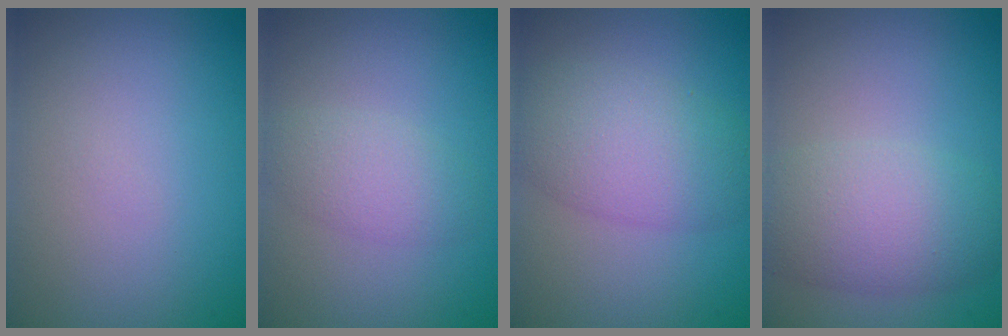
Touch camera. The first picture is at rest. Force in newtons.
{"total": 2.4, "press": 2.4, "slide": 0.2}
{"total": 5.3, "press": 5.3, "slide": 0.3}
{"total": 5.4, "press": 5.4, "slide": 0.5}